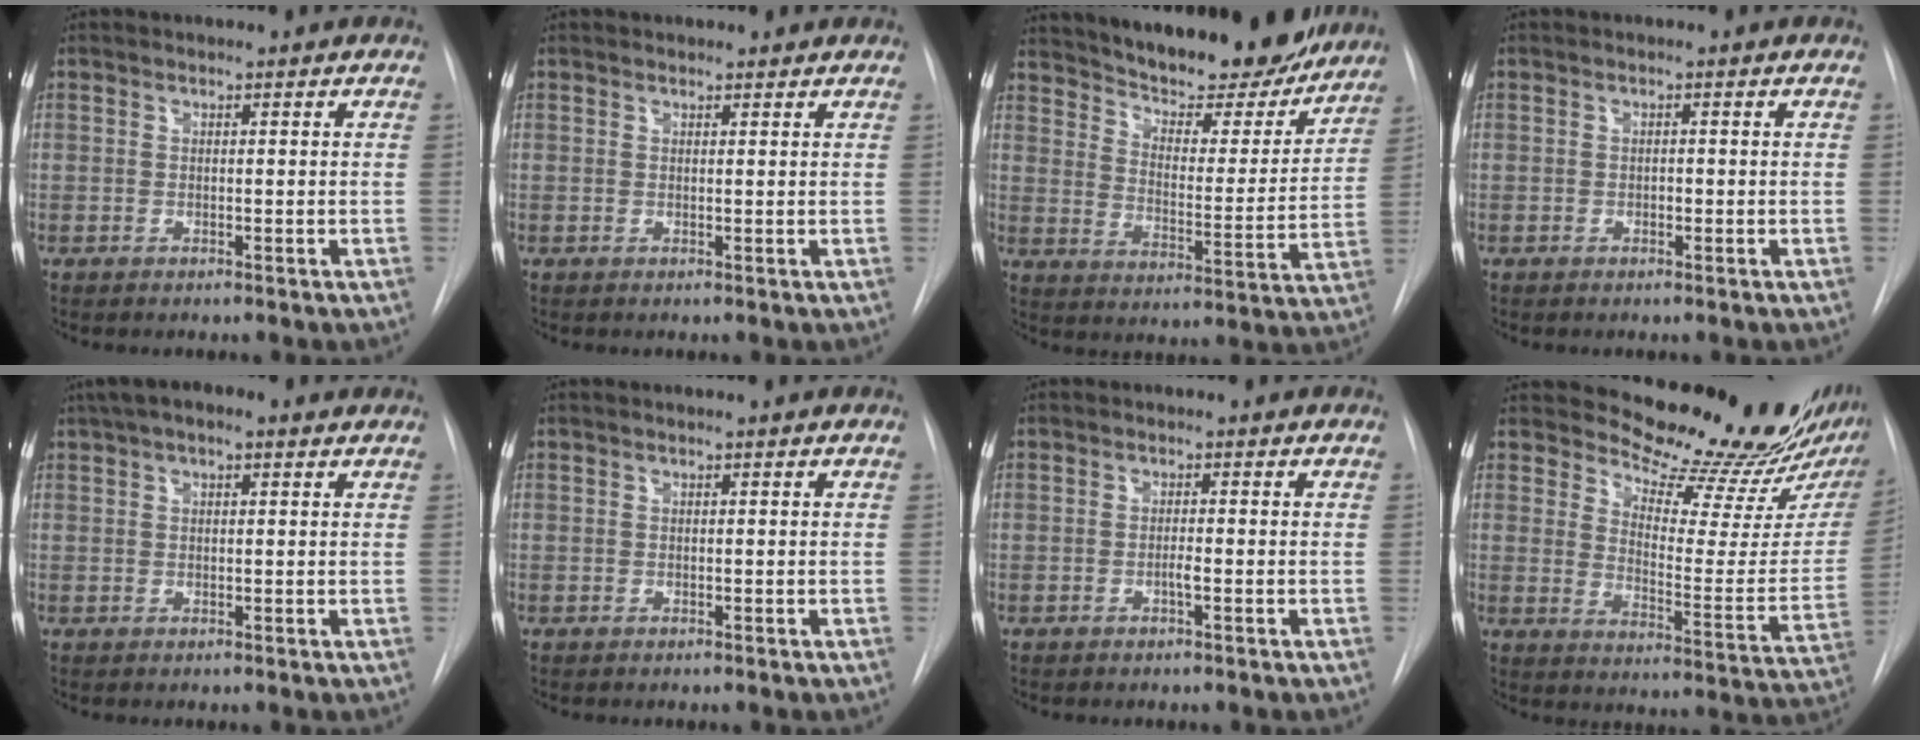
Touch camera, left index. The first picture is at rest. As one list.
[{"total": 2.1, "force": [2.0, 0.5, 0.3], "torque": [-0.009, 0.014, 0.024]}, {"total": 23.1, "force": [20.4, 5.6, 9.3], "torque": [-0.152, -0.019, 0.280]}, {"total": 0.5, "force": [-0.2, 0.3, 0.4], "torque": [-0.004, 0.002, -0.004]}, {"total": 6.8, "force": [4.4, 2.3, 4.7], "torque": [-0.086, 0.038, 0.069]}, {"total": 0.0}, {"total": 1.0, "force": [-0.5, 0.0, 0.9], "torque": [-0.019, 0.001, -0.009]}, {"total": 19.1, "force": [17.6, 3.3, 6.6], "torque": [-0.085, -0.095, 0.218]}]